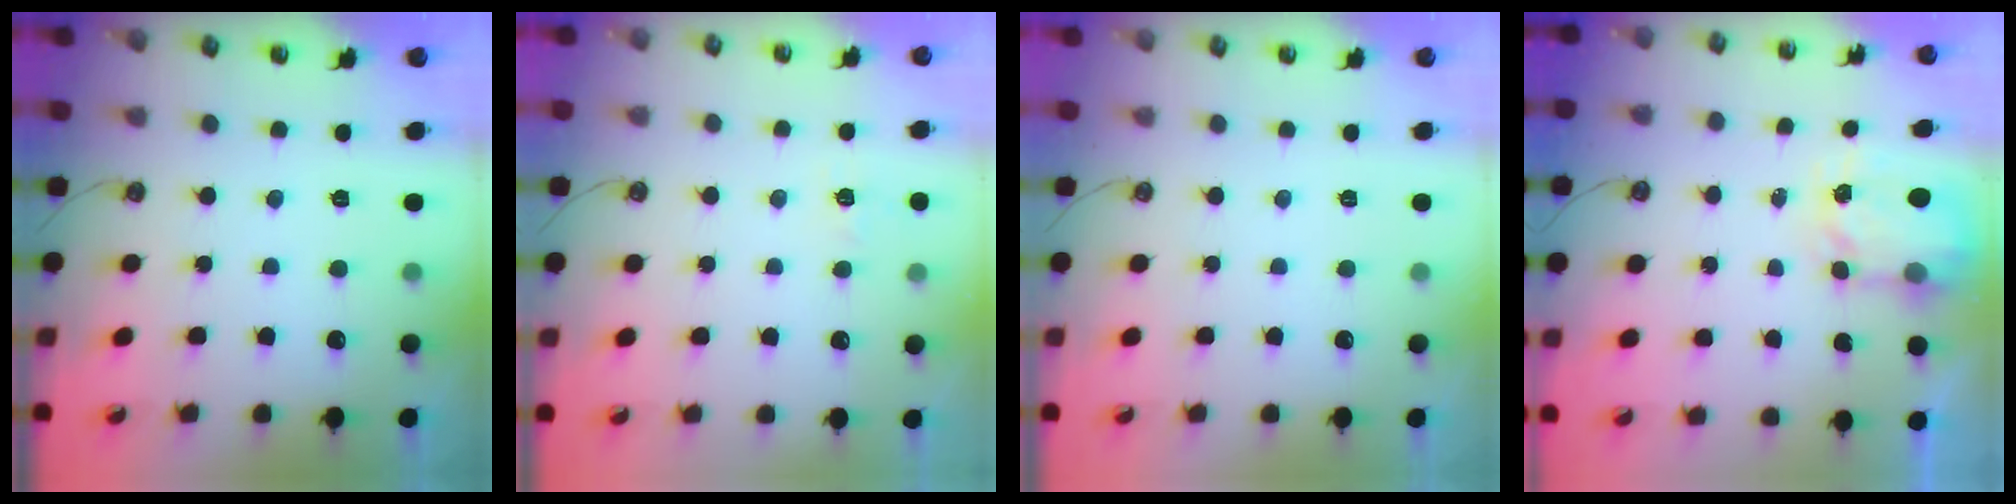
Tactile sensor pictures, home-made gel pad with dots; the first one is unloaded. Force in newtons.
{"total": 6.3, "press": 6.3, "slide": 0.6}
{"total": 0.0}
{"total": 3.9, "press": 3.8, "slide": 0.5}